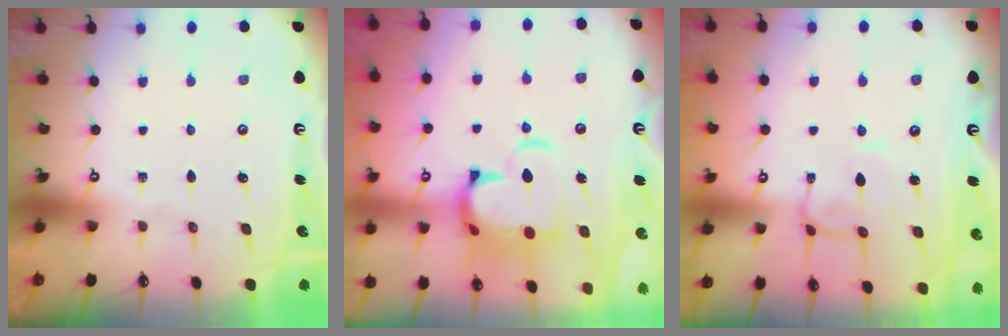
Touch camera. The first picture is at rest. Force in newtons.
{"total": 7.7, "press": 7.5, "slide": 1.8}
{"total": 1.4, "press": 1.3, "slide": 0.4}